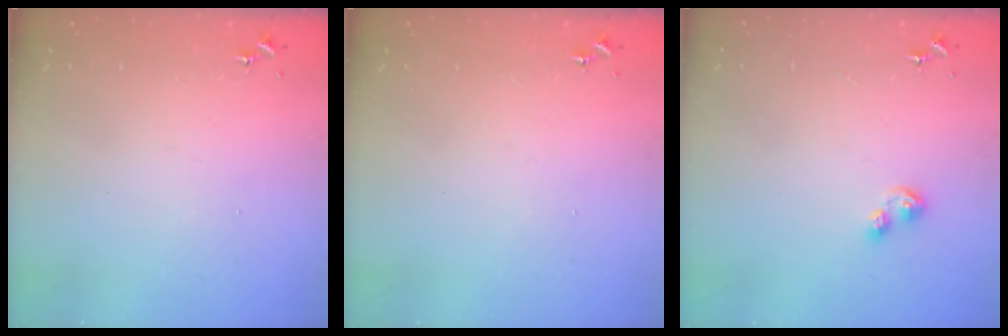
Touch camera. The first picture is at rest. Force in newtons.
{"total": 0.0}
{"total": 7.0, "press": 7.0, "slide": 0.7}